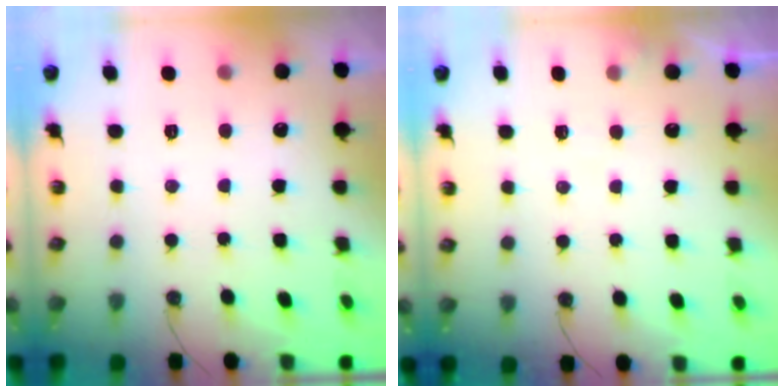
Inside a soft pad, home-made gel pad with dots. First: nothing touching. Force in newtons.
{"total": 4.2, "press": 4.1, "slide": 0.6}